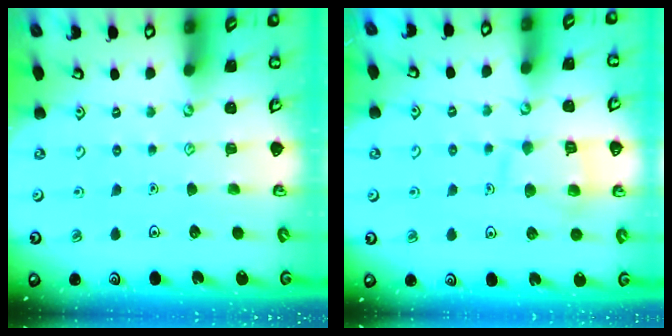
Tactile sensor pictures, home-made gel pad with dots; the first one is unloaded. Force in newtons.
{"total": 10.7, "press": 10.6, "slide": 1.1}